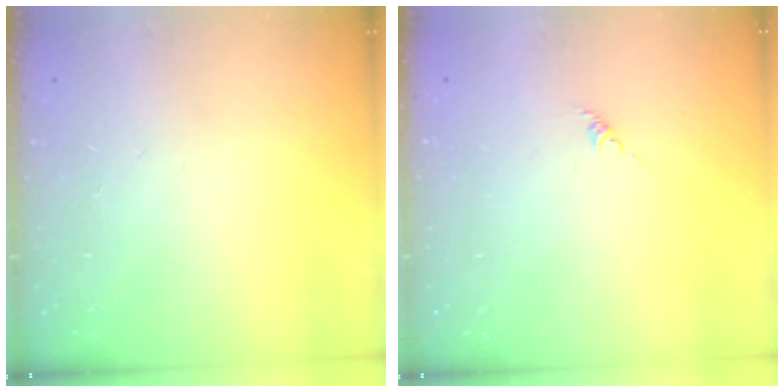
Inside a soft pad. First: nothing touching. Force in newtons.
{"total": 0.6, "press": 0.4, "slide": 0.4}